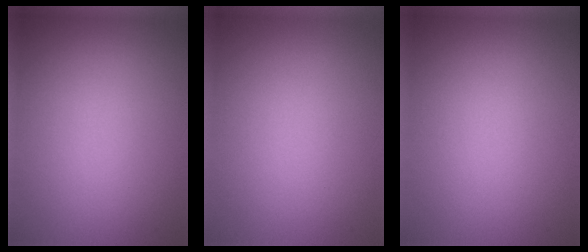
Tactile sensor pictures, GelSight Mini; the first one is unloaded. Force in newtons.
{"total": 0.0}
{"total": 0.0}